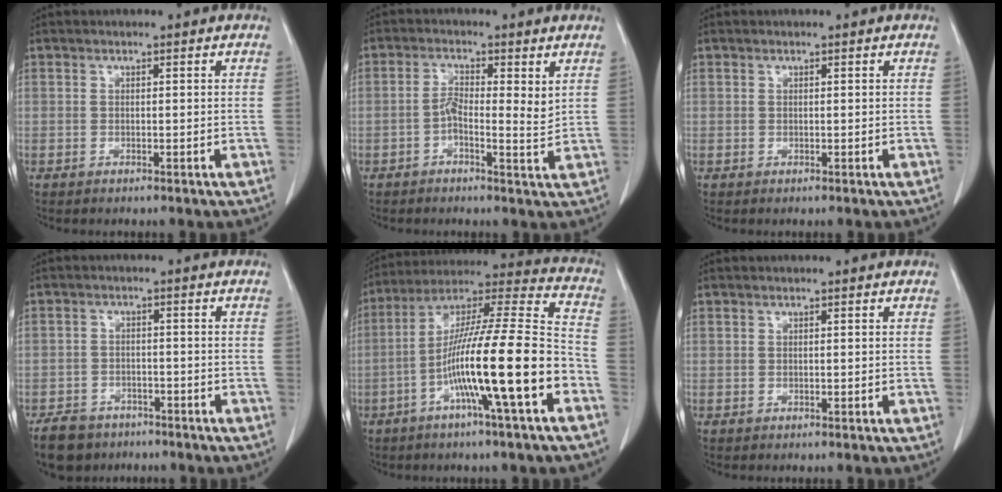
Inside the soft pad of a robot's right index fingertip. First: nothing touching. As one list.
[{"total": 4.2, "force": [0.4, 1.2, 4.0], "torque": [-0.069, 0.011, 0.005]}, {"total": 0.0}, {"total": 6.3, "force": [-4.8, 3.9, 1.4], "torque": [-0.037, 0.000, -0.079]}, {"total": 19.0, "force": [-6.6, 0.1, 17.8], "torque": [-0.308, 0.002, -0.118]}, {"total": 0.0}]